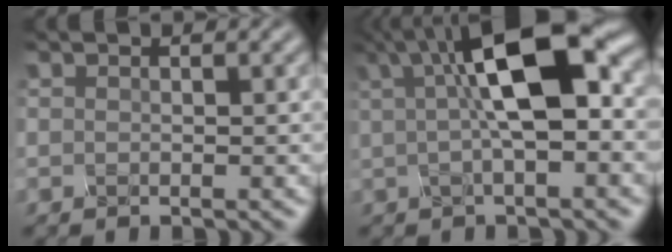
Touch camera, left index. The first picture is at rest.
{"total": 9.8, "force": [2.4, 2.9, 9.1], "torque": [-0.141, 0.016, 0.032]}